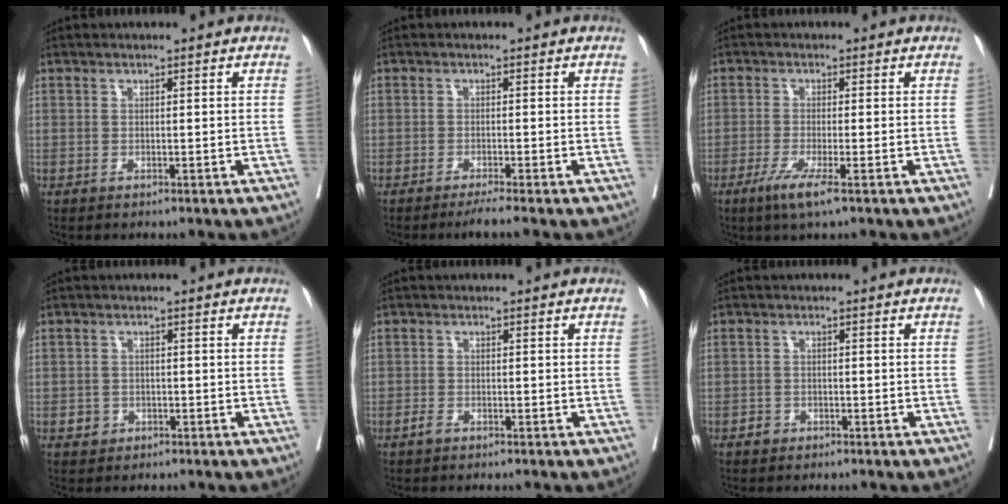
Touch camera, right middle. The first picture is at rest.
{"total": 2.4, "force": [-1.9, -0.8, 1.2], "torque": [-0.025, -0.005, -0.035]}
{"total": 4.3, "force": [-2.4, 0.0, 3.6], "torque": [-0.070, -0.014, -0.046]}
{"total": 1.8, "force": [-0.8, 1.5, 0.4], "torque": [-0.002, 0.007, -0.010]}
{"total": 1.1, "force": [-0.8, 0.5, 0.6], "torque": [-0.013, 0.001, -0.015]}
{"total": 1.3, "force": [-0.8, 0.9, 0.2], "torque": [-0.002, 0.004, -0.015]}